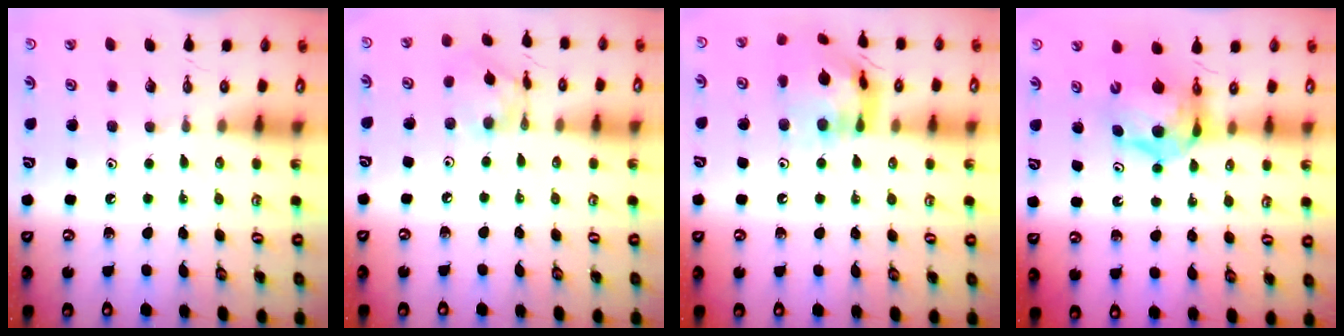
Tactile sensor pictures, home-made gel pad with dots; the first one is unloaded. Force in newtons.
{"total": 10.5, "press": 10.5, "slide": 0.9}
{"total": 15.4, "press": 15.3, "slide": 1.8}
{"total": 9.7, "press": 9.7, "slide": 0.9}